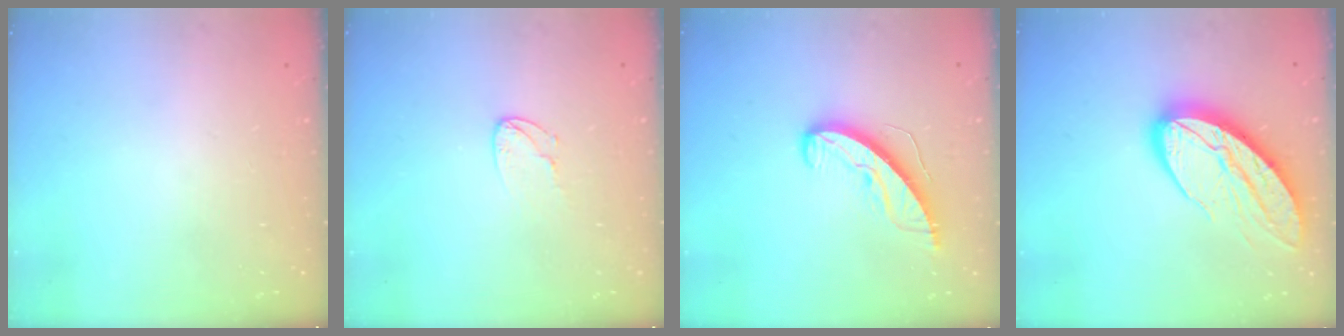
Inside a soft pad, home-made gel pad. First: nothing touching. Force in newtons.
{"total": 5.6, "press": 5.6, "slide": 0.4}
{"total": 8.9, "press": 8.9, "slide": 0.4}
{"total": 13.7, "press": 13.7, "slide": 1.4}